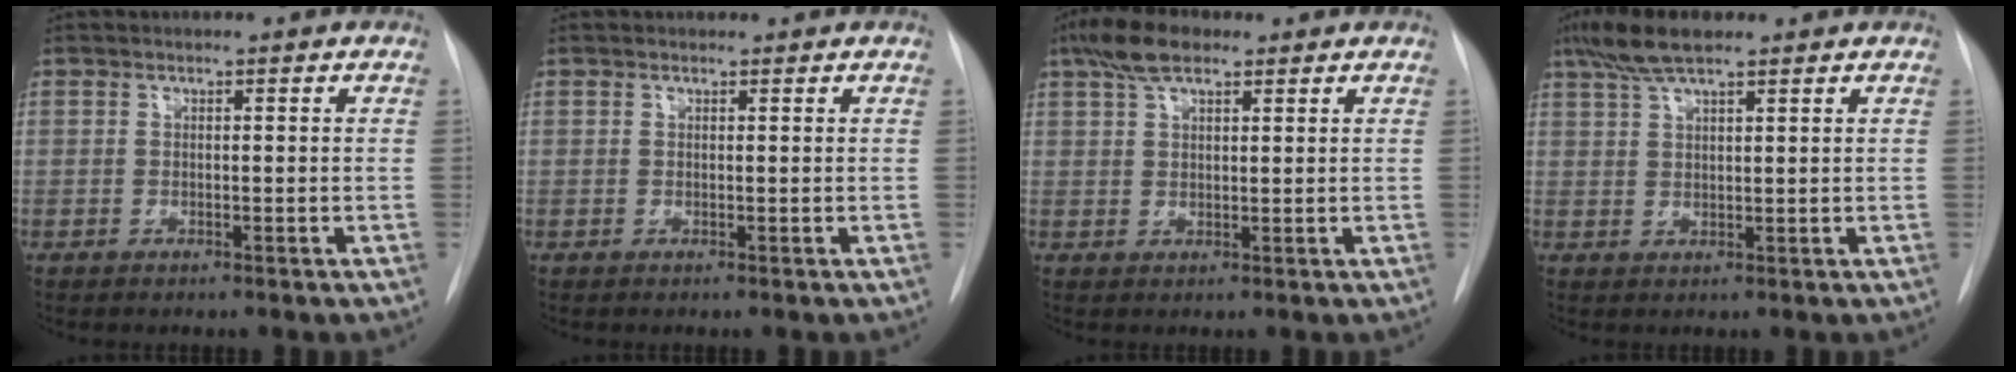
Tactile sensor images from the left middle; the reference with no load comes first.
{"total": 0.5, "force": [0.5, 0.1, -0.1], "torque": [-0.004, 0.007, 0.009]}
{"total": 5.9, "force": [3.9, 2.1, 3.9], "torque": [-0.081, 0.018, 0.071]}
{"total": 6.4, "force": [4.7, 1.2, 4.2], "torque": [-0.090, 0.015, 0.088]}